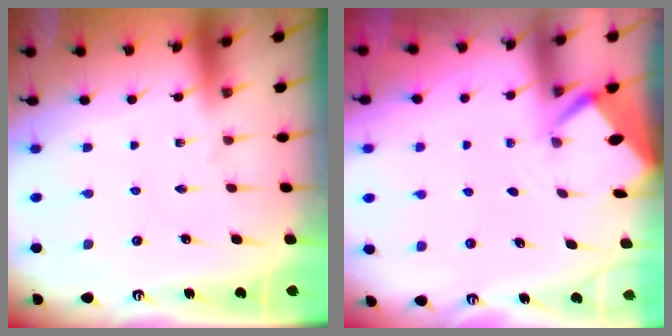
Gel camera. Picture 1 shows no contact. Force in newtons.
{"total": 2.6, "press": 2.6, "slide": 0.0}